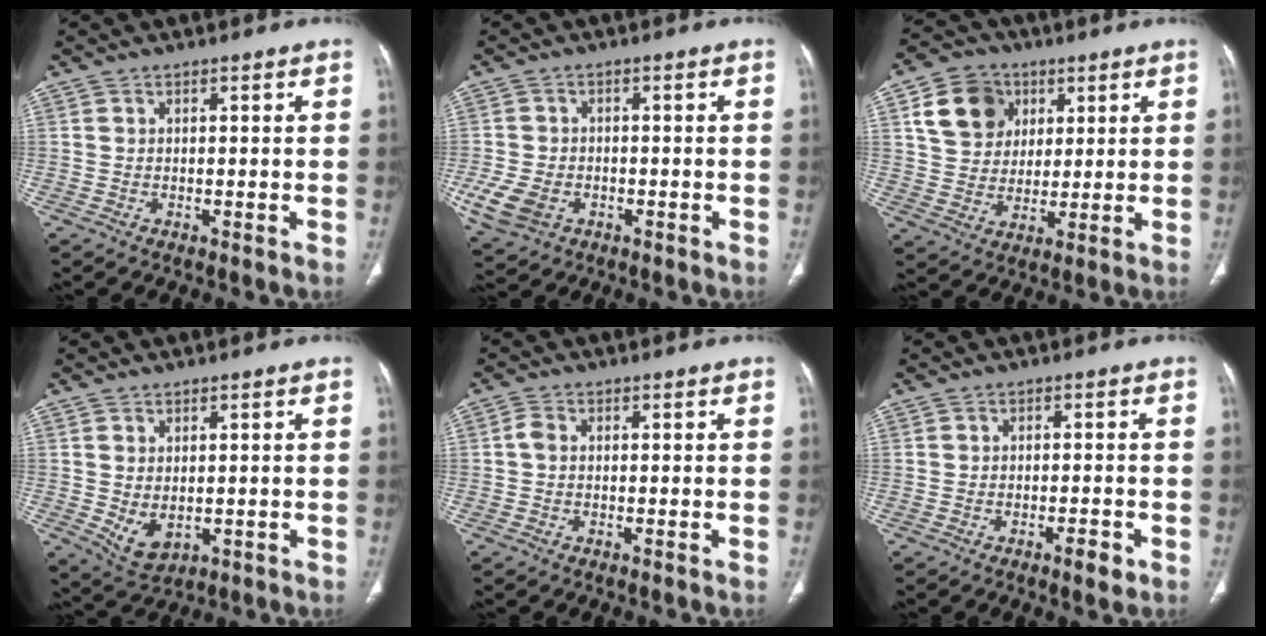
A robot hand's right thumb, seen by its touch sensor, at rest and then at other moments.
{"total": 7.6, "force": [-2.6, 5.6, 4.4], "torque": [-0.093, 0.006, -0.040]}
{"total": 12.1, "force": [4.6, 9.9, 5.3], "torque": [-0.069, -0.003, 0.084]}
{"total": 5.2, "force": [-0.4, 3.4, 3.9], "torque": [-0.066, -0.009, 0.013]}
{"total": 1.7, "force": [-0.1, 1.1, 1.2], "torque": [-0.025, 0.003, -0.007]}
{"total": 2.9, "force": [-1.5, 0.9, 2.2], "torque": [-0.031, 0.004, -0.024]}